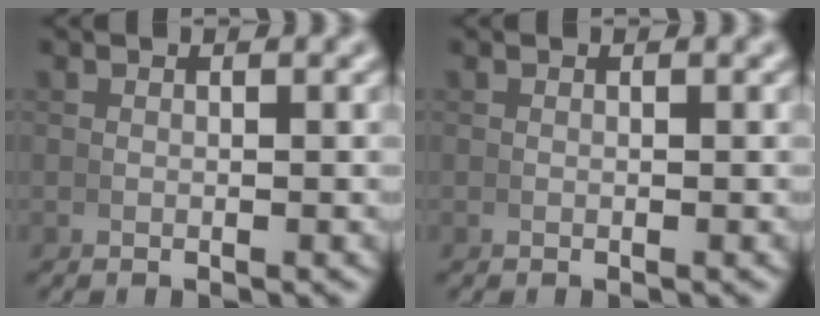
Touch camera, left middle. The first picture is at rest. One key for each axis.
{"total": 0.0}